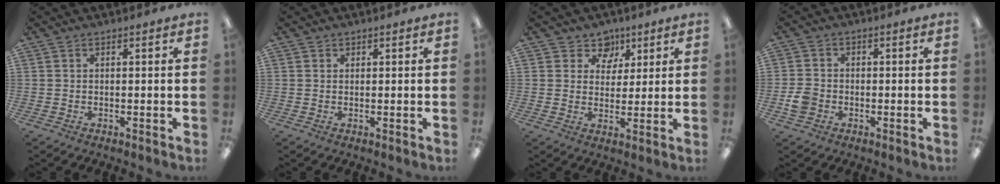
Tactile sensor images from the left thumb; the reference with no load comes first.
{"total": 0.6, "force": [0.4, 0.4, -0.1], "torque": [0.002, 0.001, 0.008]}
{"total": 6.7, "force": [3.9, 5.4, 0.9], "torque": [-0.014, -0.023, 0.070]}
{"total": 4.4, "force": [-1.4, 3.7, 2.0], "torque": [-0.037, 0.008, -0.025]}